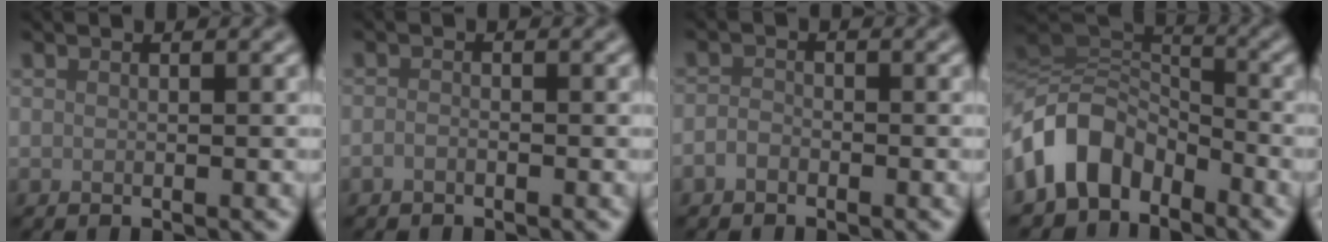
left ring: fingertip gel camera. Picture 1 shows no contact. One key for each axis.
{"total": 0.8, "fx": -0.6, "fy": 0.4, "fz": 0.3, "tx": -0.008, "ty": -0.001, "tz": -0.012}
{"total": 1.3, "fx": -0.8, "fy": 0.8, "fz": 0.5, "tx": -0.011, "ty": 0.002, "tz": -0.019}
{"total": 7.9, "fx": -4.4, "fy": 5.1, "fz": 4.2, "tx": -0.075, "ty": 0.009, "tz": -0.097}